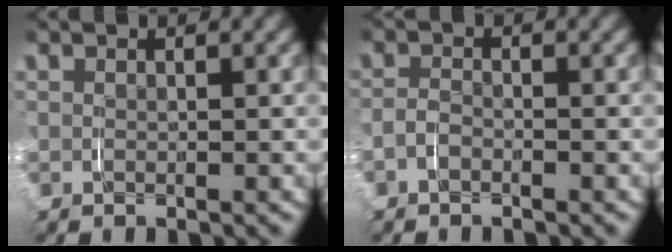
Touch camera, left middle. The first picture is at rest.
{"total": 1.4, "force": [-0.8, 0.9, 0.7], "torque": [-0.023, 0.001, -0.018]}